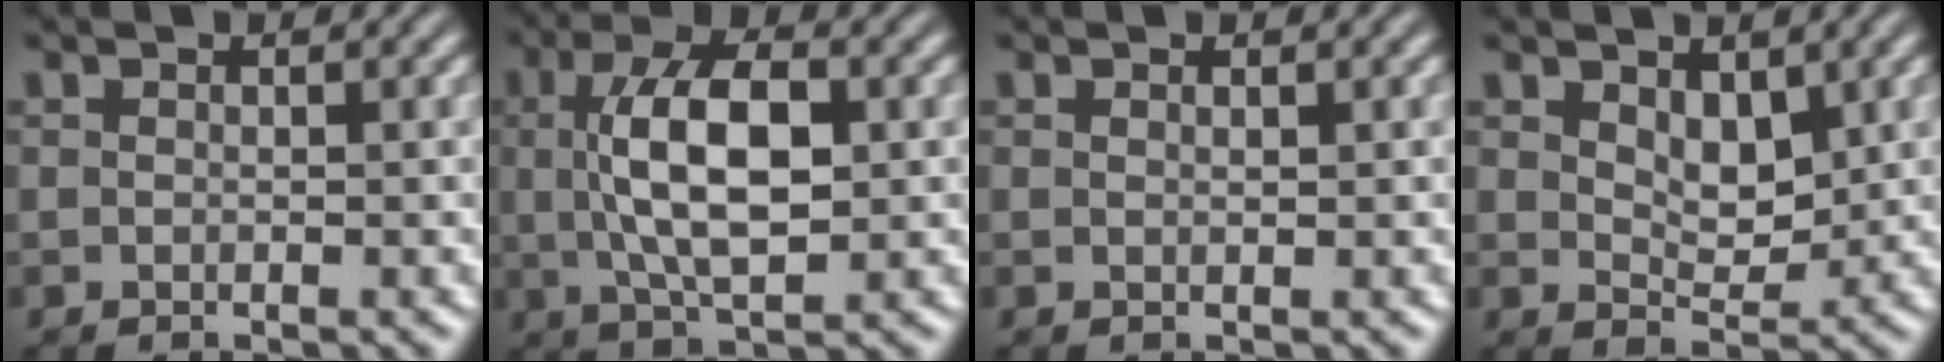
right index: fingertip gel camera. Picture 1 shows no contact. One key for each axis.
{"total": 6.4, "fx": 0.7, "fy": 2.0, "fz": 6.0, "tx": -0.097, "ty": -0.005, "tz": 0.020}
{"total": 0.5, "fx": 0.2, "fy": -0.5, "fz": 0.1, "tx": -0.001, "ty": -0.004, "tz": 0.007}
{"total": 2.4, "fx": 1.9, "fy": 0.0, "fz": 1.4, "tx": -0.004, "ty": -0.014, "tz": 0.041}